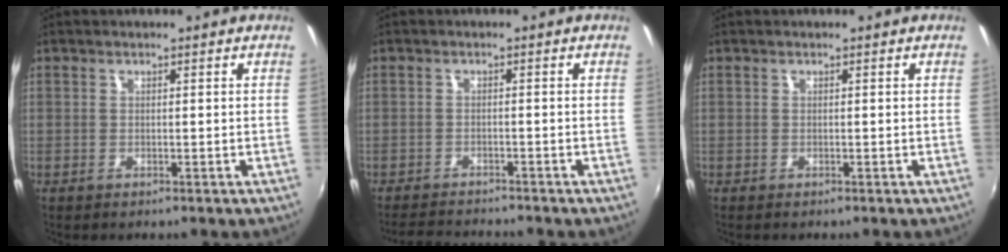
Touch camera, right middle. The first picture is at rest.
{"total": 5.6, "force": [-5.4, 0.5, 1.4], "torque": [-0.044, -0.009, -0.088]}
{"total": 0.0}